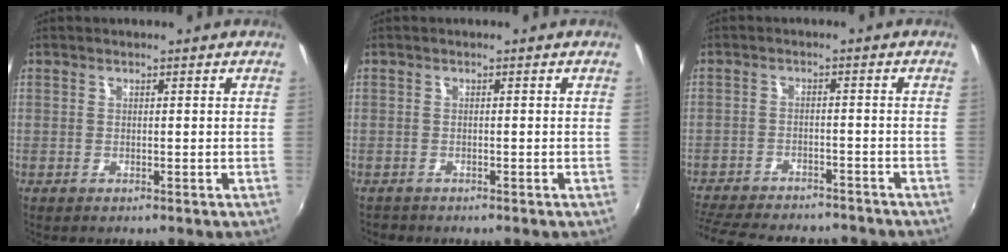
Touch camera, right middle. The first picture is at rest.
{"total": 1.1, "force": [-1.0, 0.5, 0.0], "torque": [-0.005, -0.001, -0.019]}
{"total": 18.0, "force": [-15.4, 5.6, 7.3], "torque": [-0.168, -0.017, -0.223]}